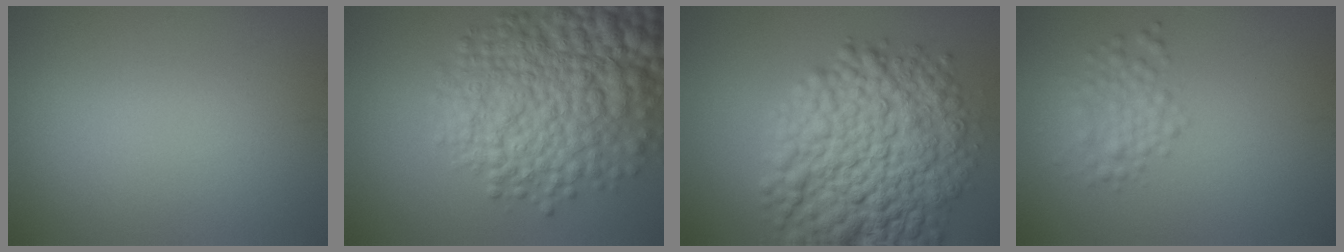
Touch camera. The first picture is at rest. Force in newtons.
{"total": 11.5, "press": 11.5, "slide": 0.3}
{"total": 12.1, "press": 12.1, "slide": 0.3}
{"total": 2.5, "press": 2.5, "slide": 0.0}